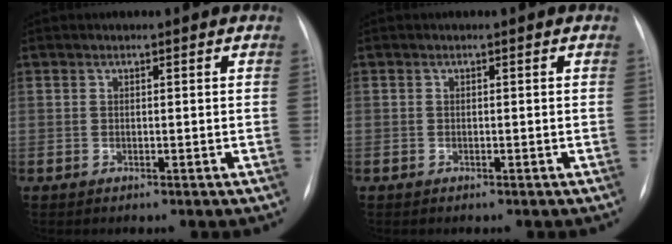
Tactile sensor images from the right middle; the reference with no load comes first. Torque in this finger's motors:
{"motor_torque": [1.02, -1.12, -0.04, -0.20]}